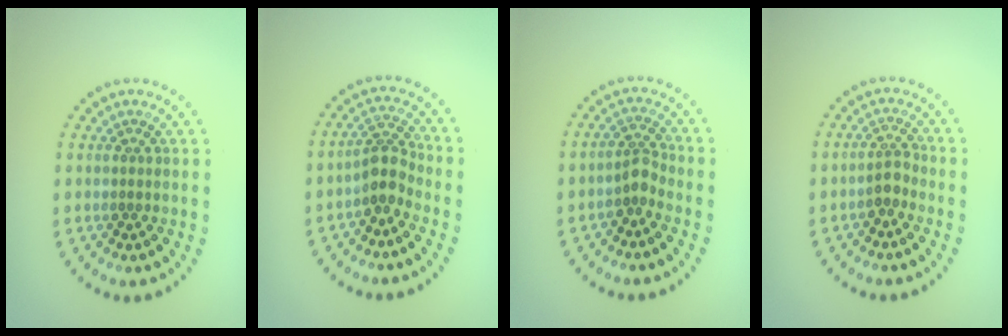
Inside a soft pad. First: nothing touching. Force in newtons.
{"total": 2.7, "press": 2.1, "slide": 1.6}
{"total": 2.0, "press": 1.5, "slide": 1.3}
{"total": 1.8, "press": 1.4, "slide": 1.0}